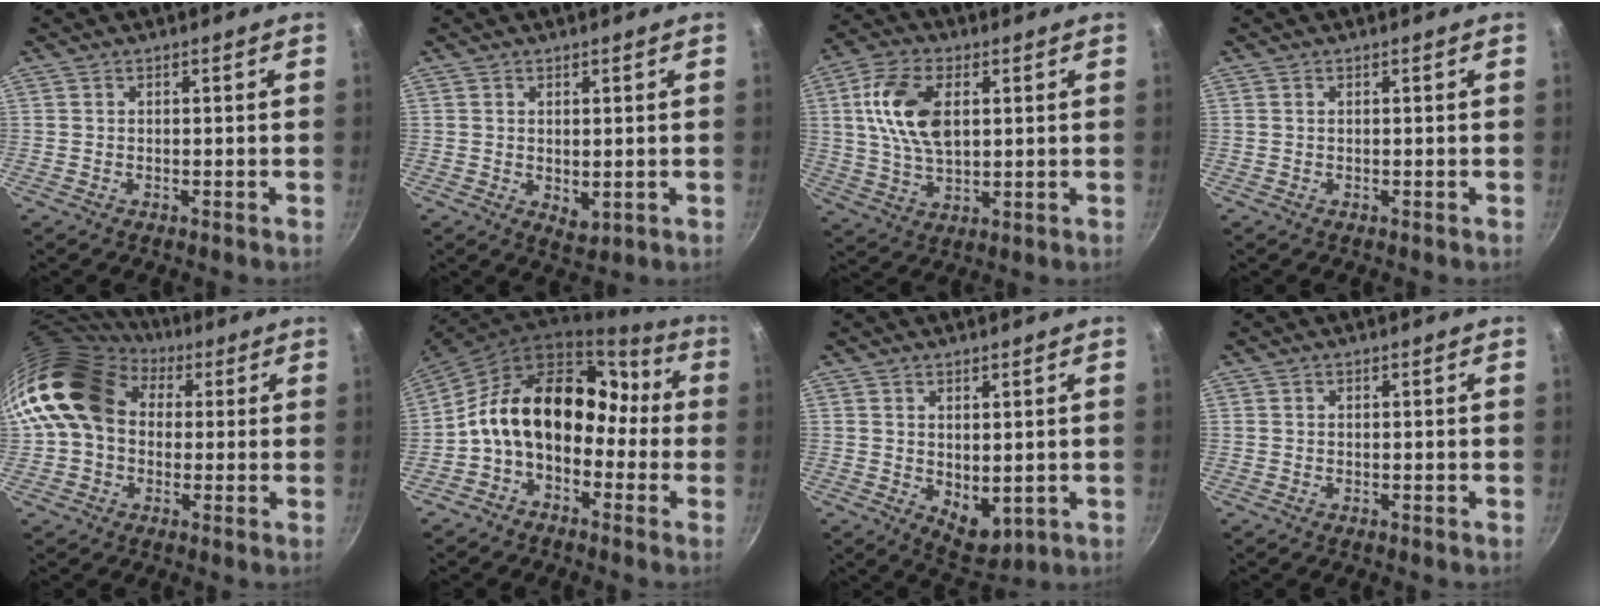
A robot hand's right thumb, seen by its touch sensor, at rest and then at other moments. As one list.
[{"total": 3.1, "force": [0.5, 1.8, 2.4], "torque": [-0.033, -0.013, 0.010]}, {"total": 12.8, "force": [2.9, 7.4, 10.1], "torque": [-0.179, 0.002, 0.050]}, {"total": 0.0}, {"total": 15.4, "force": [3.0, 12.0, 9.1], "torque": [-0.141, 0.028, 0.039]}, {"total": 18.0, "force": [-1.8, 12.8, 12.4], "torque": [-0.167, 0.075, -0.050]}, {"total": 5.9, "force": [0.6, 3.6, 4.7], "torque": [-0.048, -0.018, 0.026]}, {"total": 0.0}]